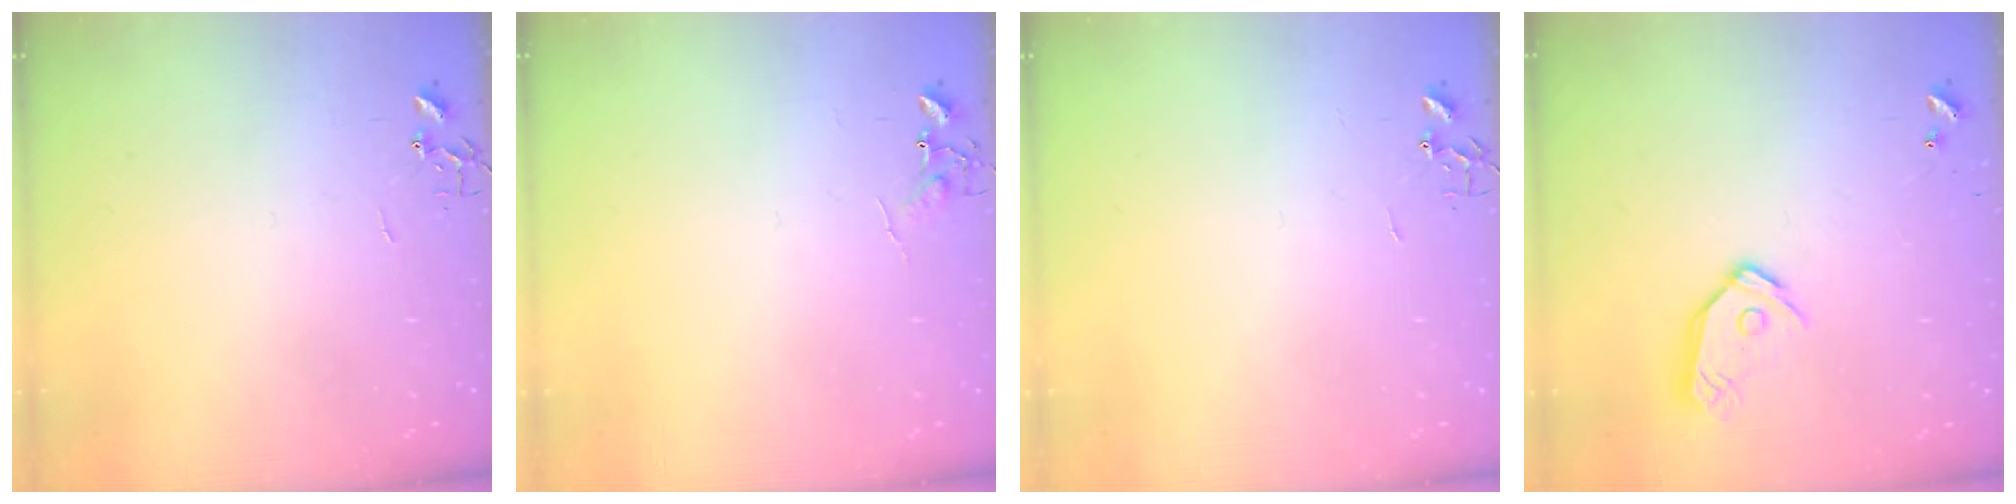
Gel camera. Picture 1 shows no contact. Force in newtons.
{"total": 5.2, "press": 5.2, "slide": 0.6}
{"total": 0.0}
{"total": 11.6, "press": 11.5, "slide": 1.2}